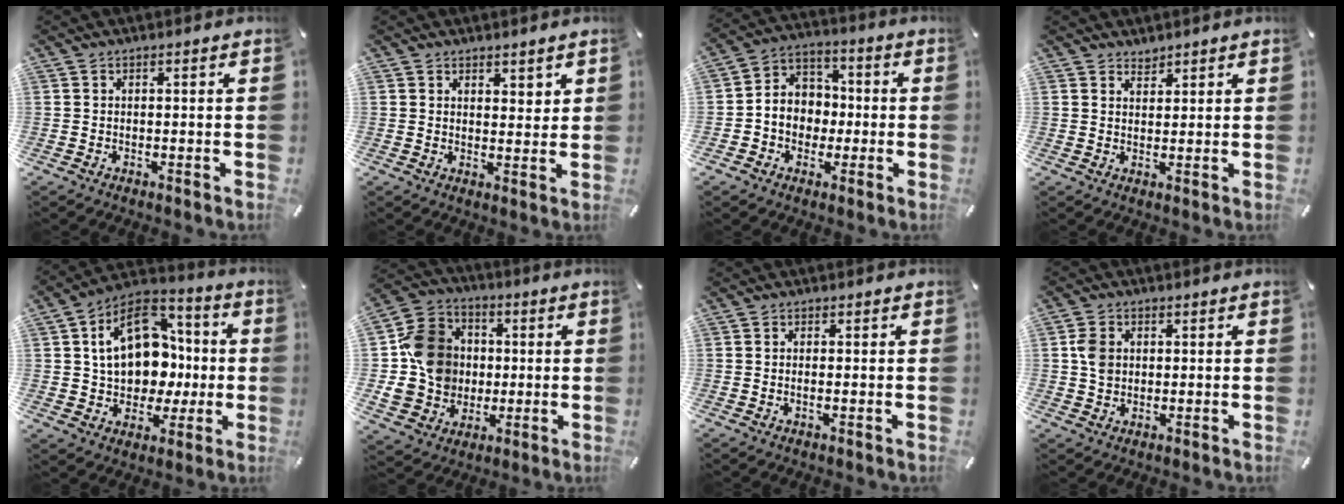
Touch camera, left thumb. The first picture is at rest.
{"total": 3.1, "force": [2.5, 1.8, 0.3], "torque": [0.013, -0.018, 0.042]}
{"total": 7.9, "force": [-2.1, 7.4, 2.0], "torque": [-0.044, 0.019, -0.039]}
{"total": 2.2, "force": [1.9, 1.2, 0.0], "torque": [0.006, -0.010, 0.036]}
{"total": 18.5, "force": [1.8, 14.3, 11.6], "torque": [-0.193, 0.000, 0.038]}
{"total": 15.1, "force": [-0.3, 13.9, 5.9], "torque": [-0.114, 0.012, 0.001]}
{"total": 1.0, "force": [0.0, 0.4, 1.0], "torque": [-0.010, -0.003, -0.003]}
{"total": 4.7, "force": [0.8, 3.9, 2.4], "torque": [-0.042, 0.006, 0.013]}